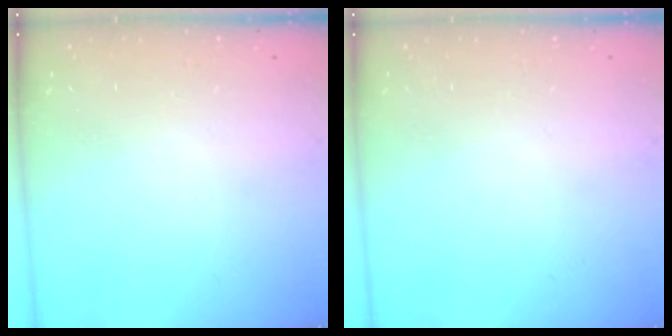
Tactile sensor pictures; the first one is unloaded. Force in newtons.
{"total": 0.0}